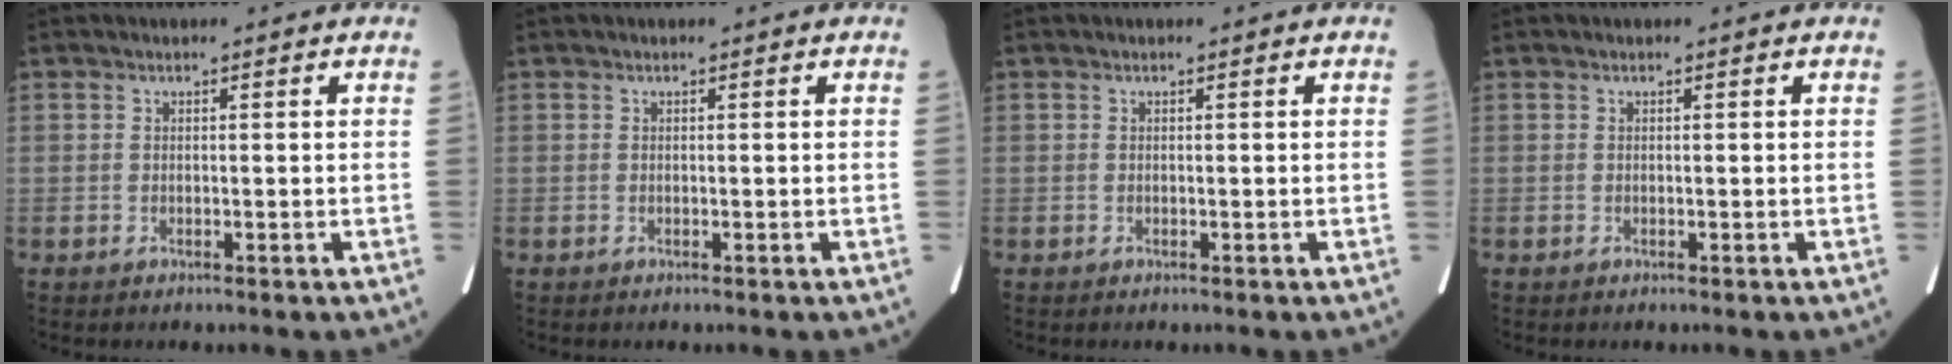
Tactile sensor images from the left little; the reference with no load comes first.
{"total": 0.0}
{"total": 0.0}
{"total": 0.0}